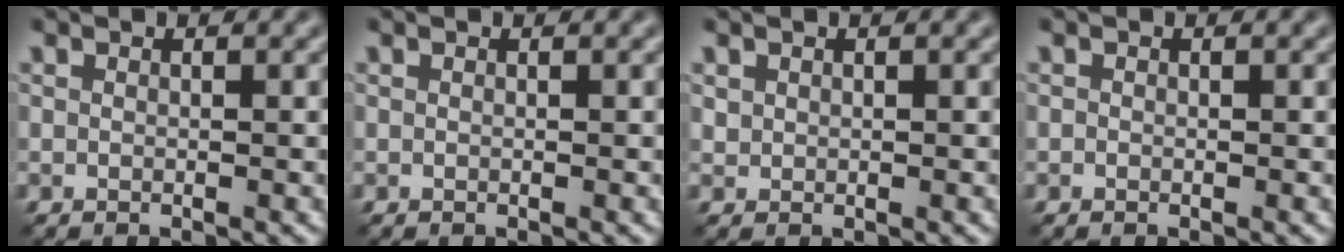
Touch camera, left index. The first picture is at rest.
{"total": 0.0}
{"total": 0.7, "force": [0.3, 0.6, 0.1], "torque": [0.000, -0.003, 0.010]}
{"total": 0.0}